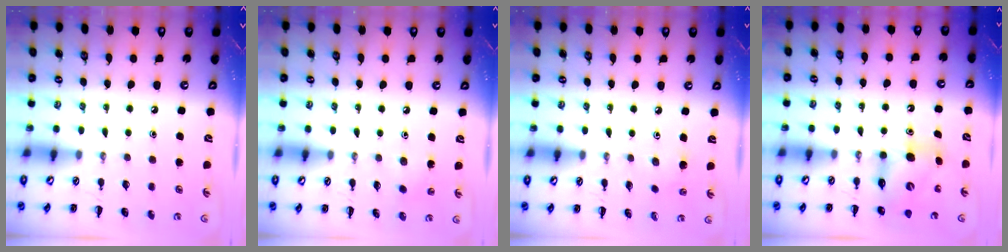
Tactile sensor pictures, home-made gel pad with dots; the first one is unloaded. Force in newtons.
{"total": 5.2, "press": 5.1, "slide": 1.3}
{"total": 3.8, "press": 3.6, "slide": 1.2}
{"total": 6.6, "press": 6.6, "slide": 0.8}